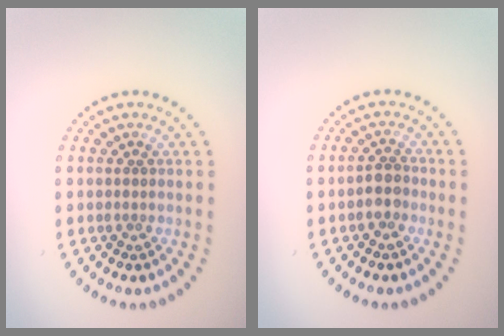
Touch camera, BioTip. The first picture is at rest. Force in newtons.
{"total": 1.8, "press": 1.6, "slide": 0.9}